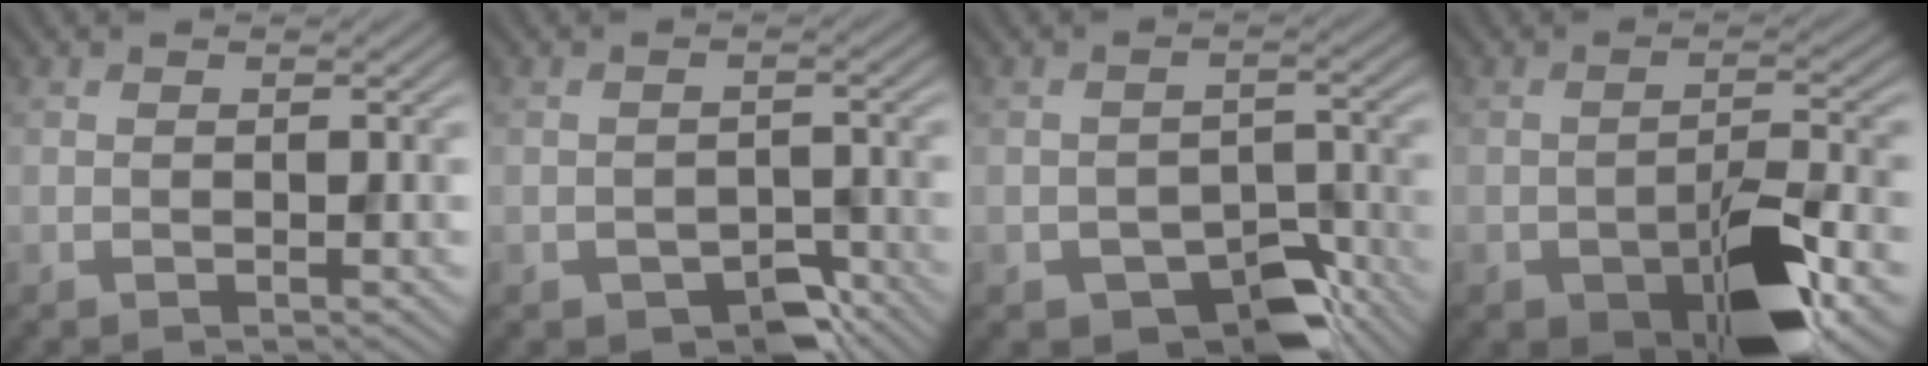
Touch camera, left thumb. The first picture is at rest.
{"total": 4.0, "force": [-2.6, 2.3, 2.1], "torque": [-0.031, -0.007, -0.040]}
{"total": 7.1, "force": [-4.6, 3.8, 3.9], "torque": [-0.050, -0.013, -0.073]}
{"total": 9.8, "force": [-4.5, 4.1, 7.7], "torque": [-0.131, -0.012, -0.063]}